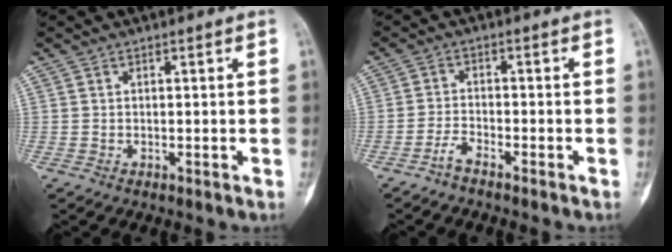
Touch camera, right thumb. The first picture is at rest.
{"total": 2.4, "force": [-2.1, 0.4, 1.1], "torque": [-0.032, 0.014, -0.045]}